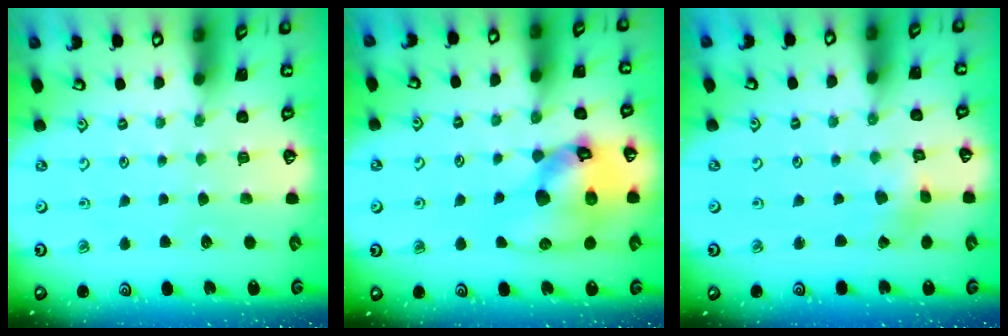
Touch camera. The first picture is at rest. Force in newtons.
{"total": 17.7, "press": 17.5, "slide": 2.7}
{"total": 1.4, "press": 1.4, "slide": 0.1}